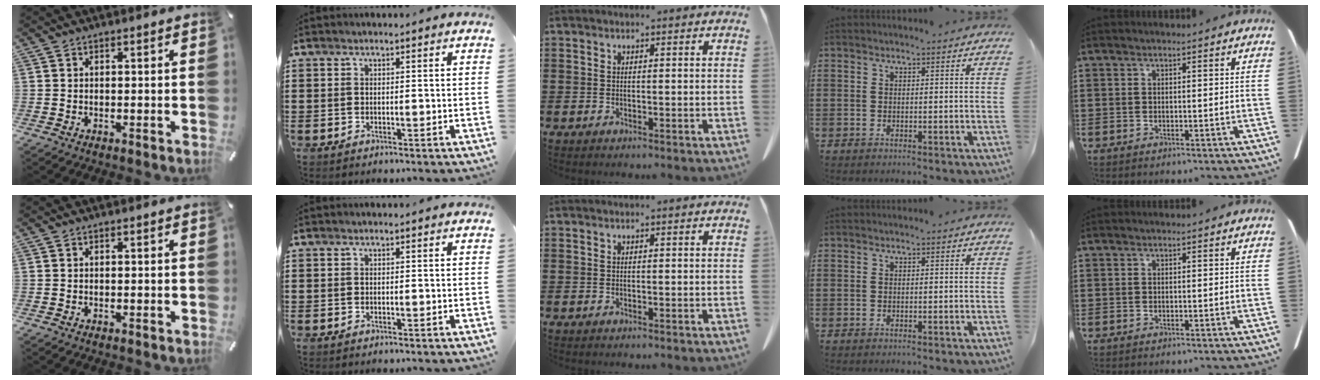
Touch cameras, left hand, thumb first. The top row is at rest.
{}